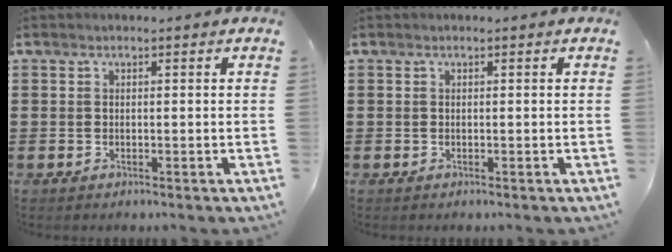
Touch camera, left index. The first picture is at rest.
{"total": 0.0}